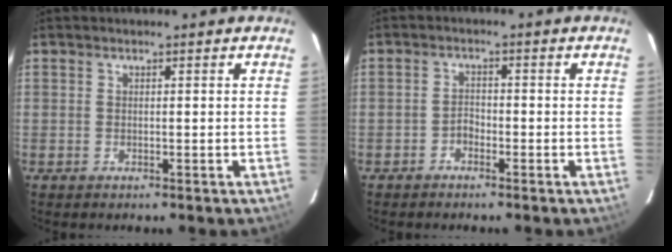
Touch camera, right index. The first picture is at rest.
{"total": 1.8, "force": [-1.3, 1.0, 0.6], "torque": [-0.011, 0.005, -0.023]}